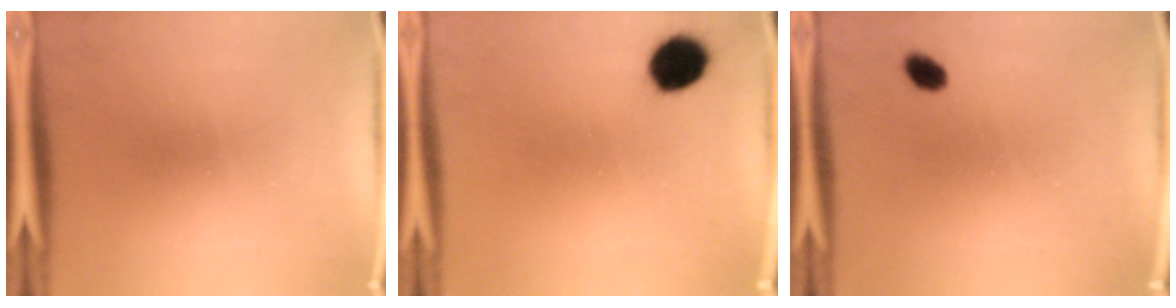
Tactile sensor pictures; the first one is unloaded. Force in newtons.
{"total": 8.0}
{"total": 2.4}